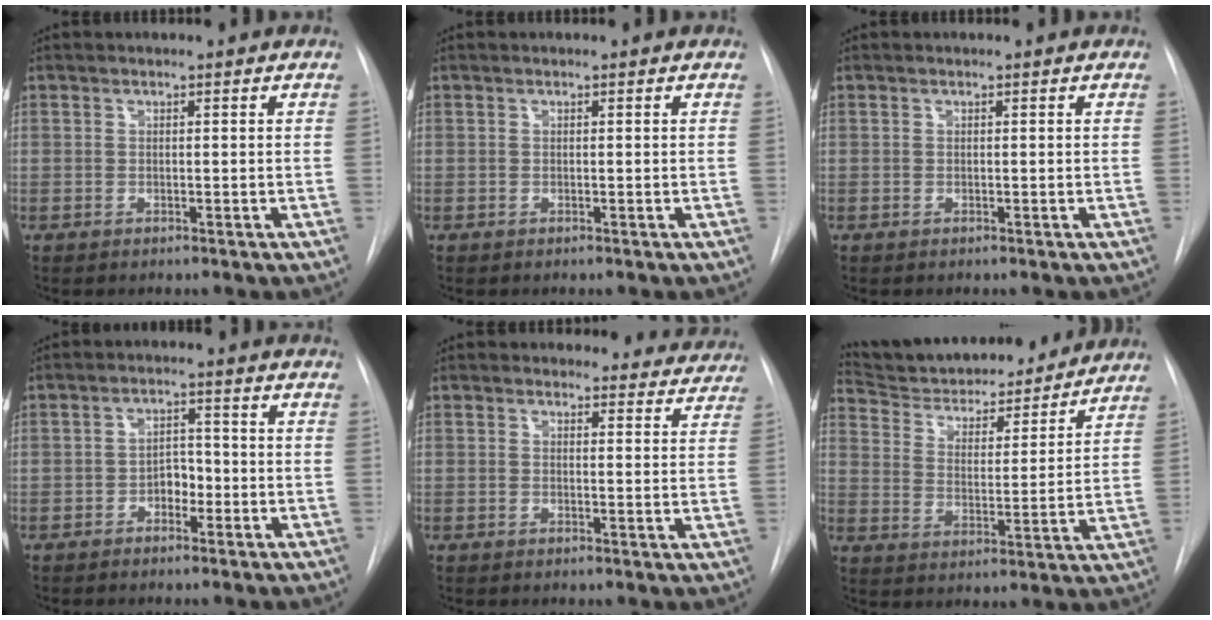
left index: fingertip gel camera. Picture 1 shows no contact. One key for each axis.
{"total": 0.0}
{"total": 0.0}
{"total": 3.4, "fx": -1.9, "fy": 2.0, "fz": 2.0, "tx": -0.026, "ty": 0.005, "tz": -0.033}
{"total": 7.7, "fx": 7.2, "fy": 2.8, "fz": -0.4, "tx": 0.049, "ty": -0.019, "tz": 0.048}
{"total": 18.7, "fx": 17.4, "fy": 4.3, "fz": 5.4, "tx": -0.083, "ty": -0.005, "tz": 0.261}